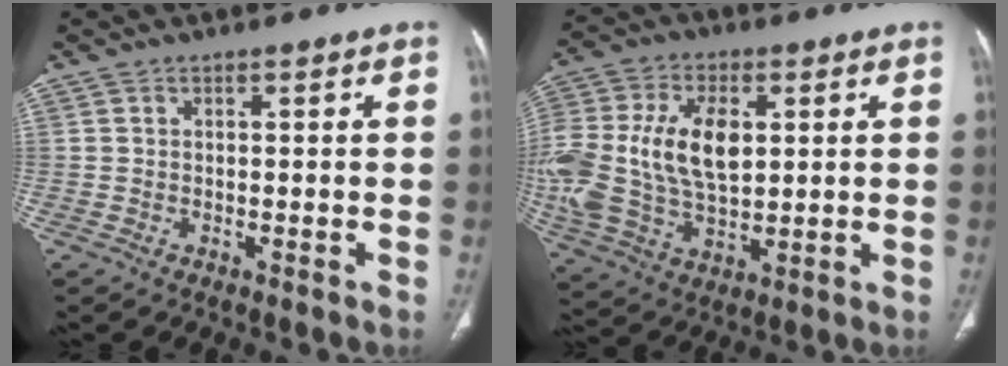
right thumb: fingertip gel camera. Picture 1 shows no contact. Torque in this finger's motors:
{"motor_torque": [2.05, 2.96, 1.59, 0.02, 0.58]}